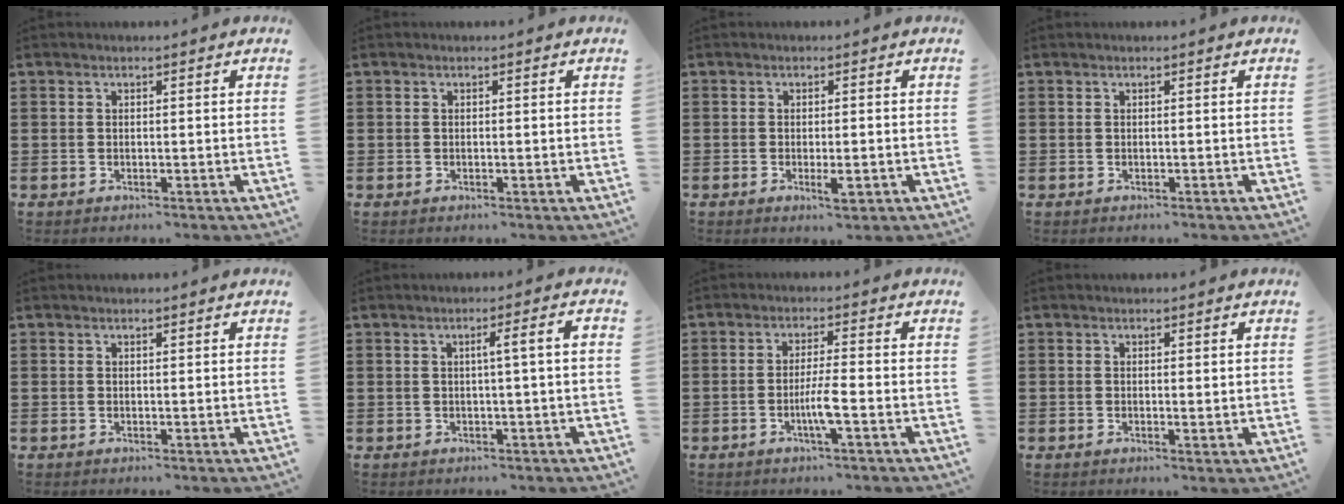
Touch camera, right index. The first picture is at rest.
{"total": 0.0}
{"total": 2.5, "force": [-0.9, 0.7, 2.3], "torque": [-0.038, -0.001, -0.015]}
{"total": 0.0}
{"total": 0.0}
{"total": 3.0, "force": [0.0, -0.3, 2.9], "torque": [-0.052, -0.004, -0.005]}
{"total": 4.1, "force": [-1.5, 0.0, 3.9], "torque": [-0.076, -0.008, -0.031]}
{"total": 0.7, "force": [0.1, 0.2, 0.7], "torque": [-0.015, 0.000, 0.002]}